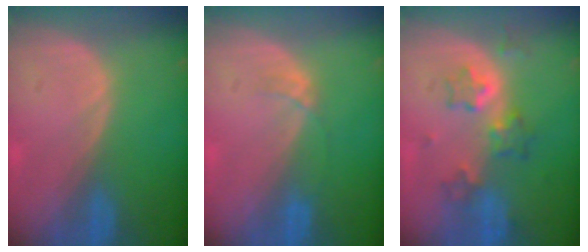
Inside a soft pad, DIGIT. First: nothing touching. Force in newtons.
{"total": 1.3, "press": 1.3, "slide": 0.1}
{"total": 5.8, "press": 5.7, "slide": 1.2}